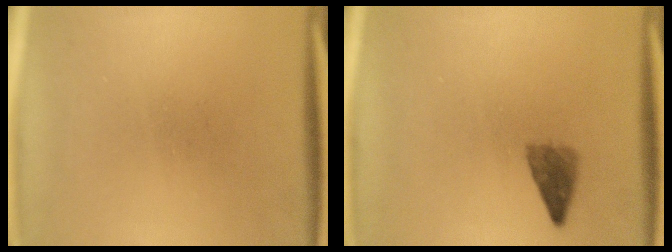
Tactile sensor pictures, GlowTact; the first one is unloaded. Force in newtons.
{"total": 2.4}